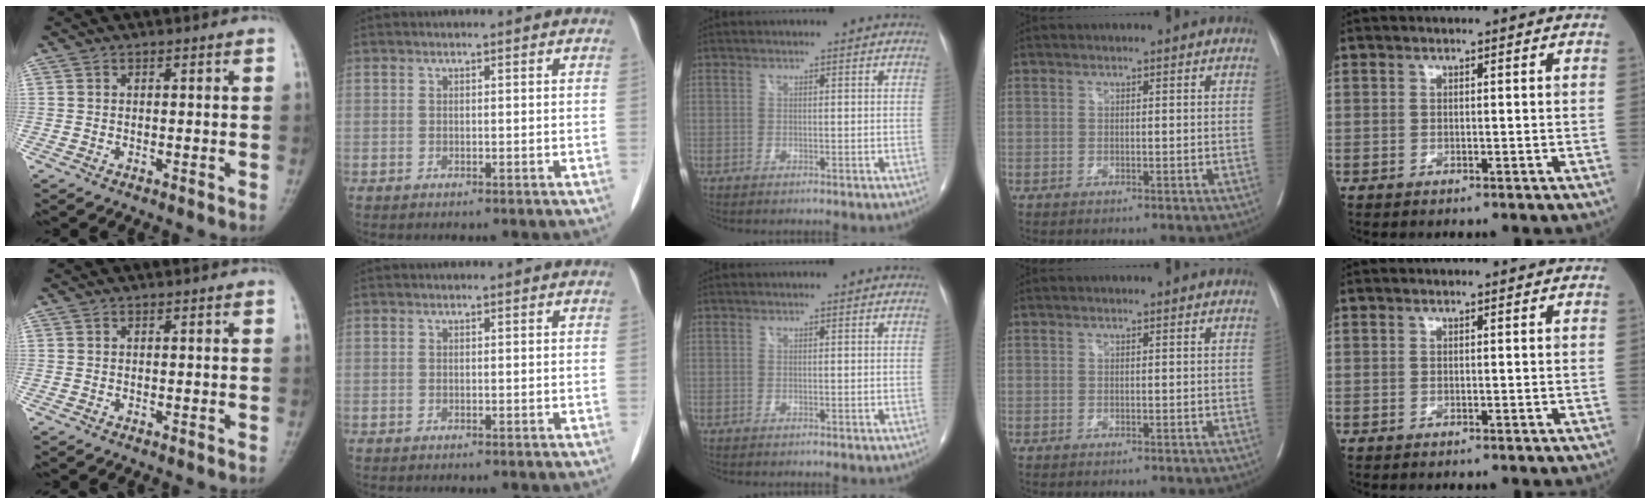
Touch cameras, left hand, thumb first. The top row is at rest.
{}